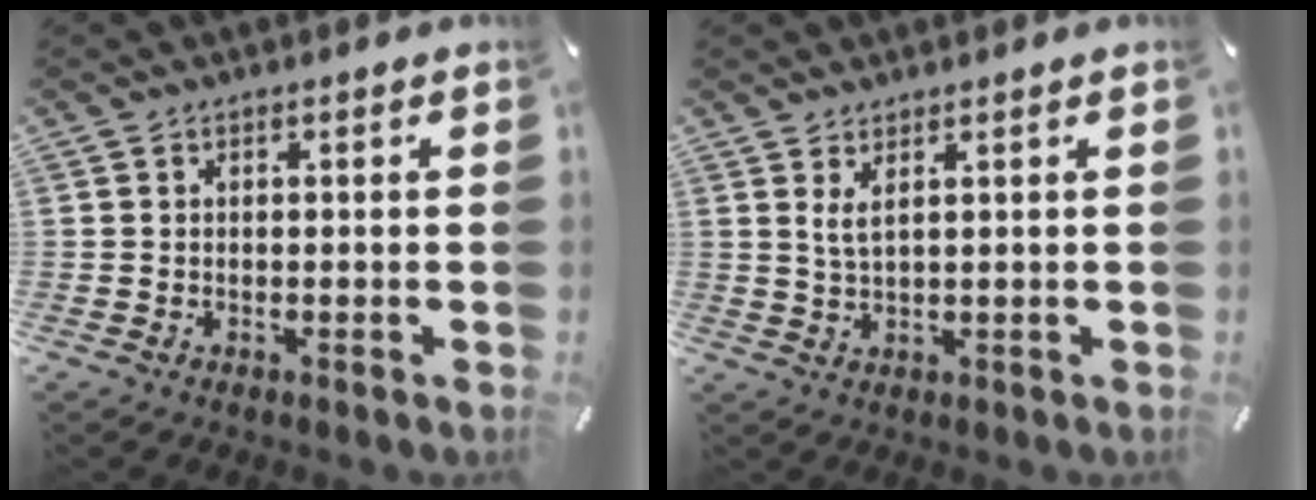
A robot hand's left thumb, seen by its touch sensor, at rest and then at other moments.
{"total": 2.9, "force": [1.7, 0.5, 2.3], "torque": [-0.050, 0.000, 0.030]}